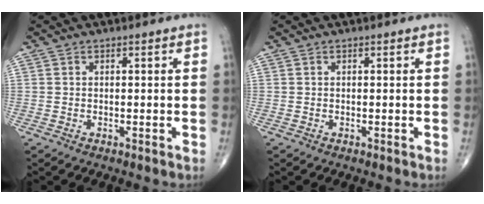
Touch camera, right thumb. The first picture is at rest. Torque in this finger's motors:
{"motor_torque": [-0.20, 0.14, -0.07, -0.02, 0.00]}